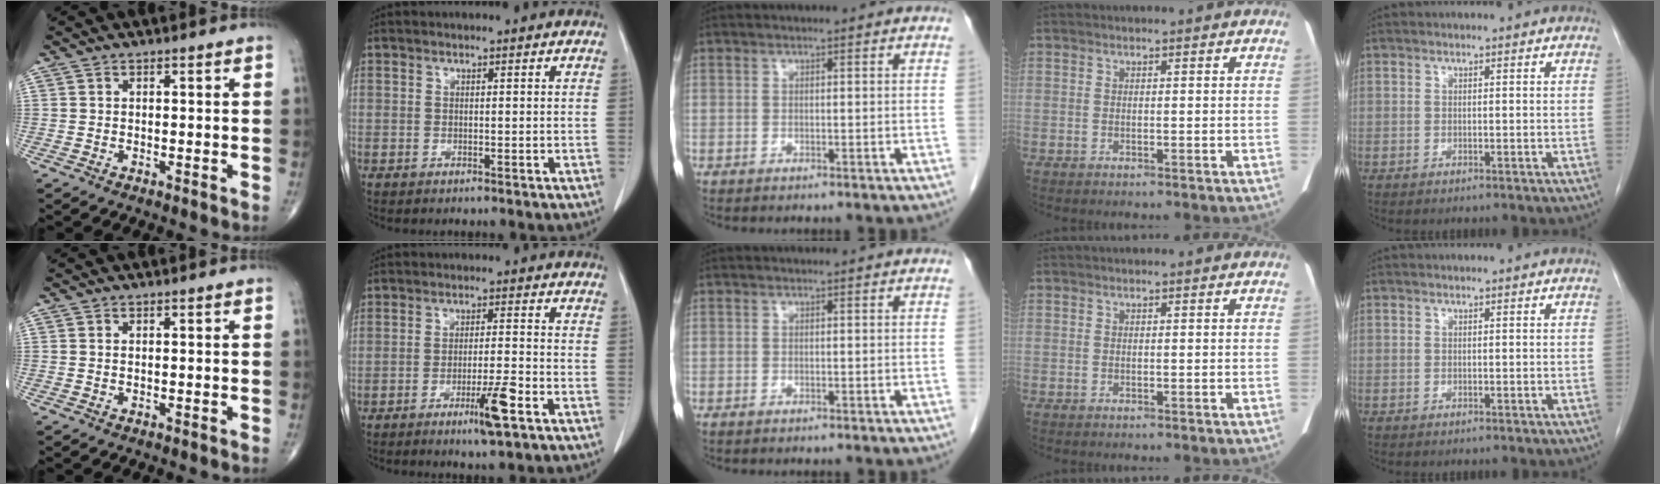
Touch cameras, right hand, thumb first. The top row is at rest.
{"index": {"total": 6.1, "force": [-3.1, 0.0, 5.2], "torque": [-0.086, -0.009, -0.052]}}